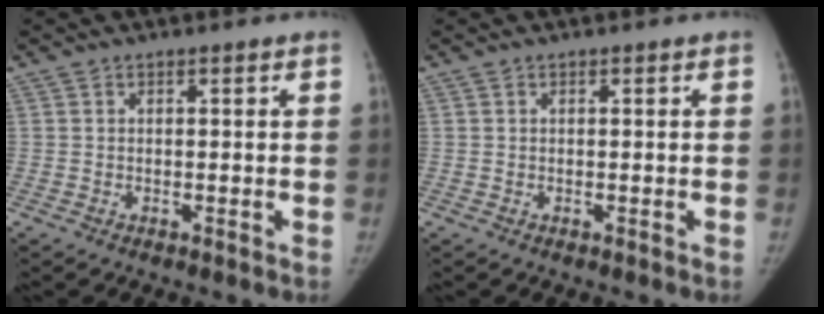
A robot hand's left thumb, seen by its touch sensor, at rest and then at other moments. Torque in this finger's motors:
{"motor_torque": [0.03, 0.03, 0.19, -0.09, 0.00]}